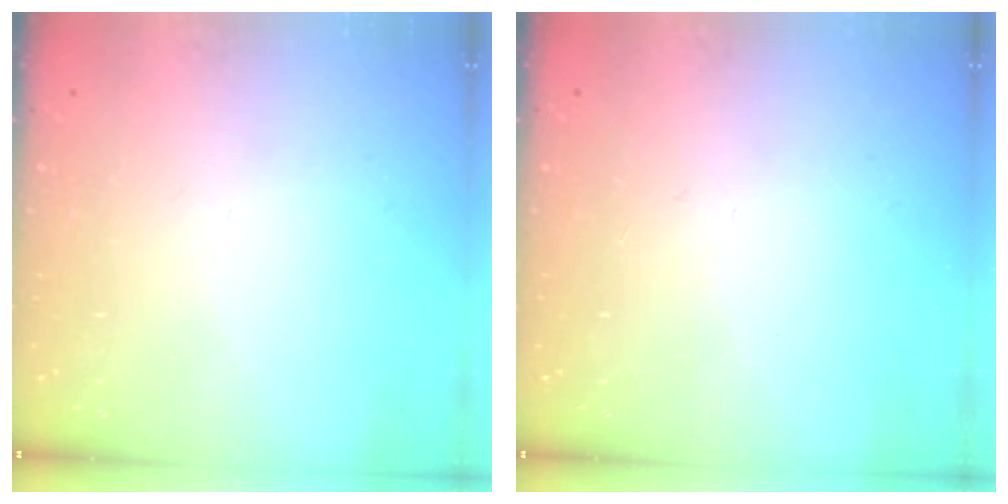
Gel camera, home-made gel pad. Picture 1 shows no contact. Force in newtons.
{"total": 3.6, "press": 3.5, "slide": 0.4}